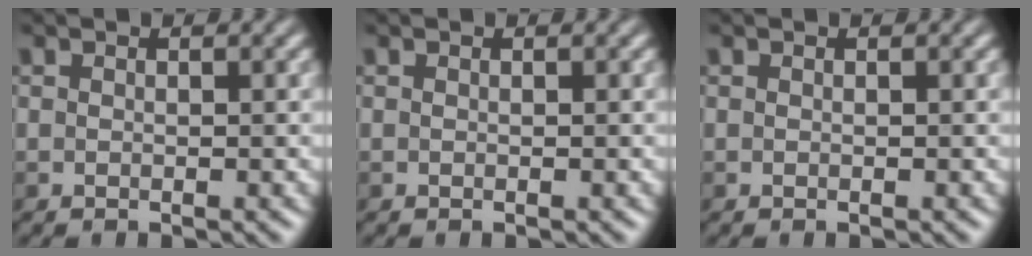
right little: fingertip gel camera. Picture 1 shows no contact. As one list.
[{"total": 0.0}, {"total": 0.0}]